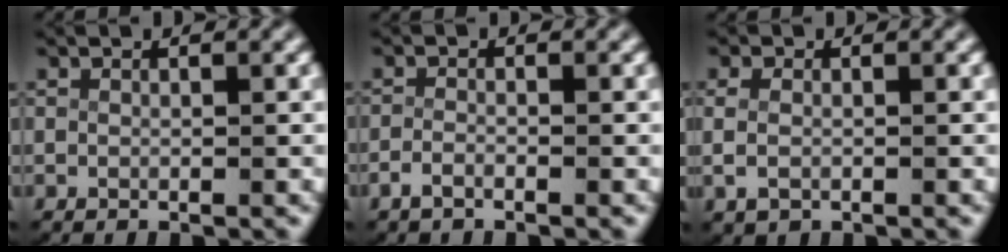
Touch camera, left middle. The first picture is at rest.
{"total": 1.5, "force": [-1.3, 0.6, 0.5], "torque": [-0.025, -0.011, -0.022]}
{"total": 2.2, "force": [-0.2, 1.7, 1.4], "torque": [-0.045, -0.009, 0.004]}